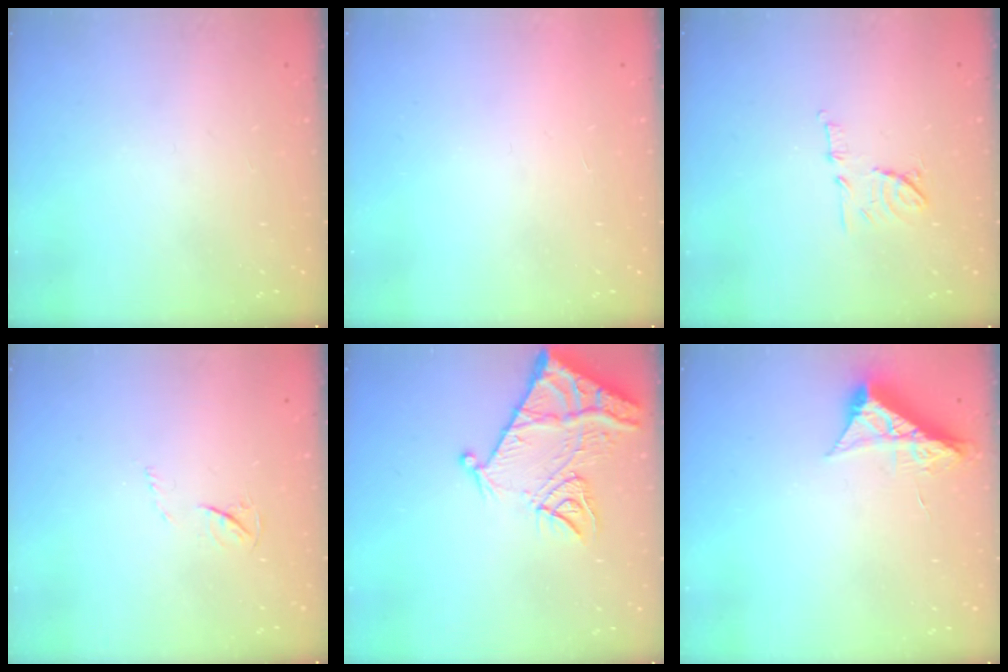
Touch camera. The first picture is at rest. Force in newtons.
{"total": 1.7, "press": 1.6, "slide": 0.1}
{"total": 8.3, "press": 8.3, "slide": 1.1}
{"total": 3.3, "press": 3.2, "slide": 0.5}
{"total": 12.8, "press": 12.7, "slide": 1.2}
{"total": 8.6, "press": 8.6, "slide": 0.4}